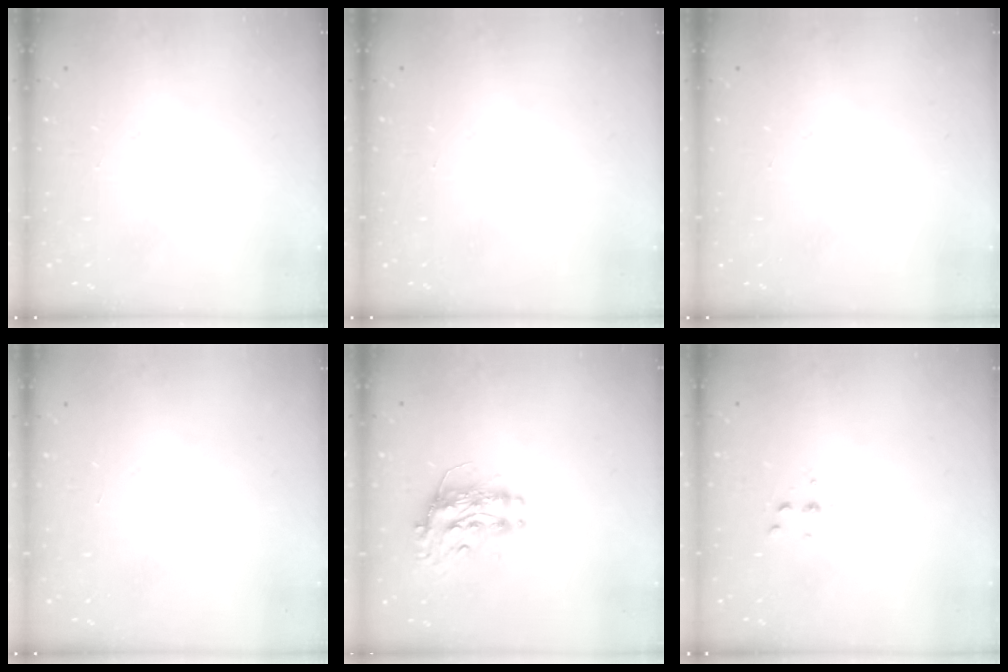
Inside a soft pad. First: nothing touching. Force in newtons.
{"total": 0.0}
{"total": 0.0}
{"total": 0.0}
{"total": 9.2, "press": 9.2, "slide": 0.9}
{"total": 2.6, "press": 2.6, "slide": 0.3}